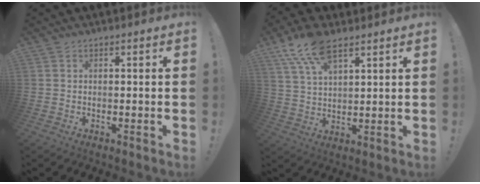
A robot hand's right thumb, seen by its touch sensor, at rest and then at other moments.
{"total": 11.3, "force": [7.4, 4.6, 7.2], "torque": [-0.136, -0.026, 0.138]}